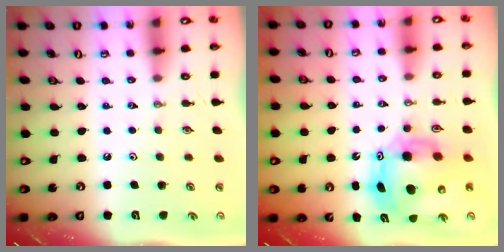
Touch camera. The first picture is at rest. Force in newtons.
{"total": 12.7, "press": 12.7, "slide": 1.3}